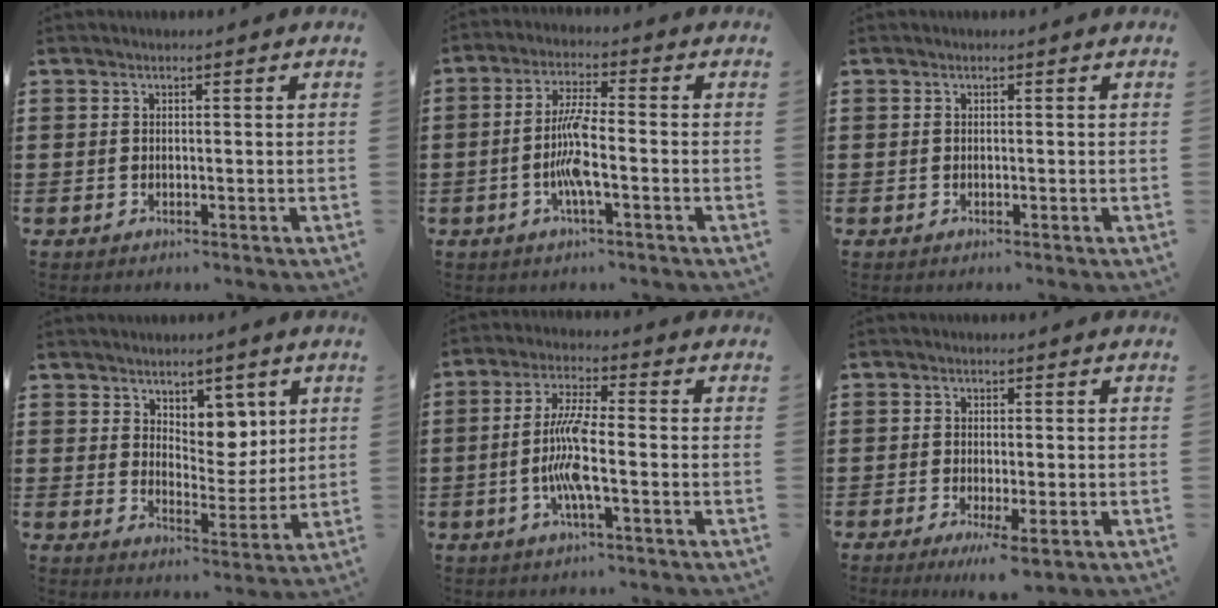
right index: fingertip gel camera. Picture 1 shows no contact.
{"total": 6.6, "force": [-1.8, 1.1, 6.3], "torque": [-0.138, -0.008, -0.041]}
{"total": 0.0}
{"total": 5.6, "force": [3.8, 3.6, 2.1], "torque": [-0.043, -0.009, 0.067]}
{"total": 8.0, "force": [-1.8, 1.5, 7.6], "torque": [-0.174, -0.014, -0.045]}
{"total": 2.5, "force": [-1.5, 0.2, 1.9], "torque": [-0.040, -0.005, -0.029]}